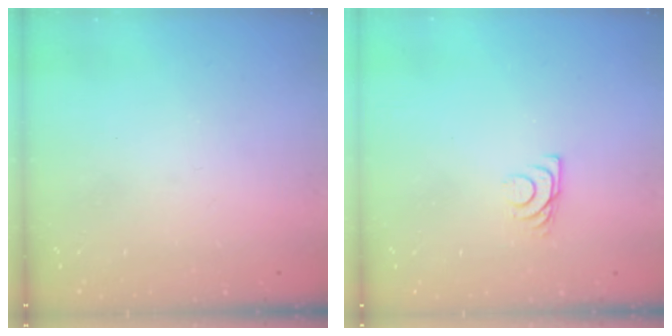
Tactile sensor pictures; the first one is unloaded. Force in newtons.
{"total": 5.4, "press": 5.3, "slide": 0.7}